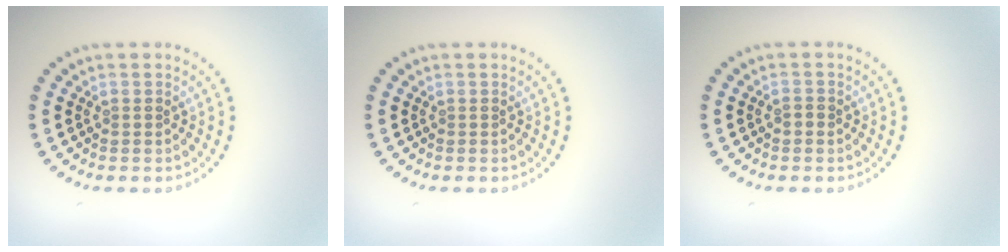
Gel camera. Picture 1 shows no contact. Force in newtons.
{"total": 0.0}
{"total": 0.9, "press": 0.8, "slide": 0.2}